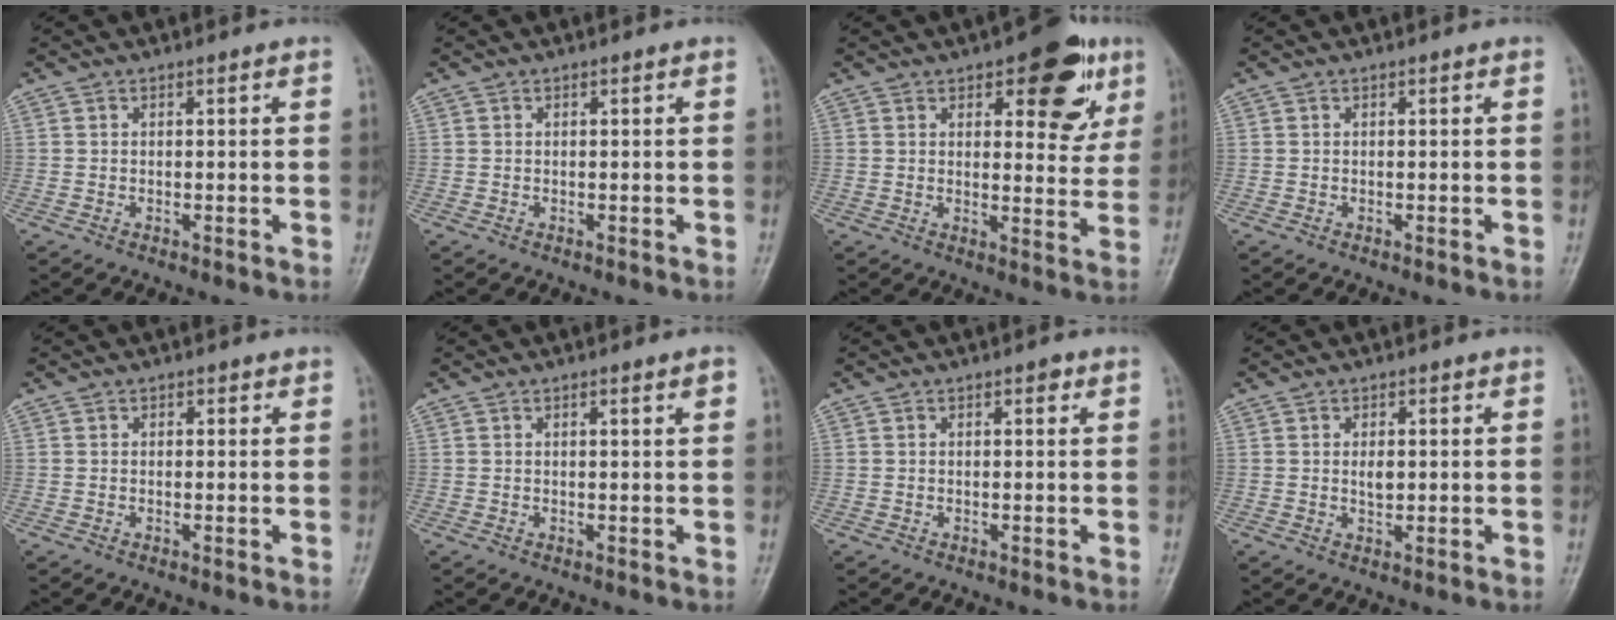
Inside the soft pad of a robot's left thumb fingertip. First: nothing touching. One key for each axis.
{"total": 0.0}
{"total": 12.6, "fx": 6.1, "fy": 5.6, "fz": 9.6, "tx": -0.077, "ty": -0.021, "tz": 0.071}
{"total": 0.0}
{"total": 0.9, "fx": 0.4, "fy": 0.7, "fz": 0.4, "tx": 0.006, "ty": 0.000, "tz": 0.002}
{"total": 1.6, "fx": 0.7, "fy": 0.2, "fz": 1.4, "tx": -0.022, "ty": -0.002, "tz": 0.011}
{"total": 1.0, "fx": 0.5, "fy": 0.5, "fz": 0.7, "tx": -0.007, "ty": 0.001, "tz": 0.004}
{"total": 2.2, "fx": 0.4, "fy": 1.4, "fz": 1.7, "tx": -0.024, "ty": -0.003, "tz": 0.007}